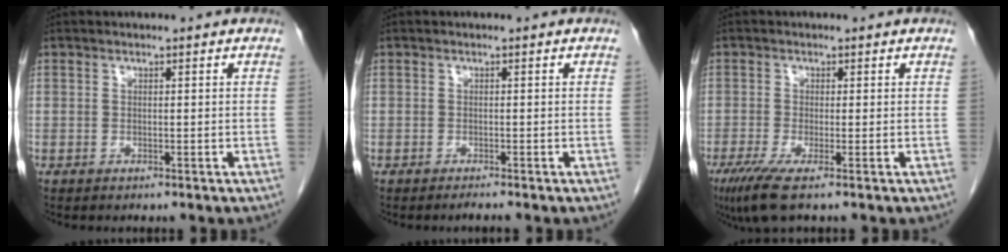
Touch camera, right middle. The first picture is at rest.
{"total": 0.8, "force": [-0.7, -0.3, 0.3], "torque": [-0.012, -0.004, -0.010]}
{"total": 4.7, "force": [-2.7, 0.3, 3.9], "torque": [-0.076, -0.017, -0.051]}